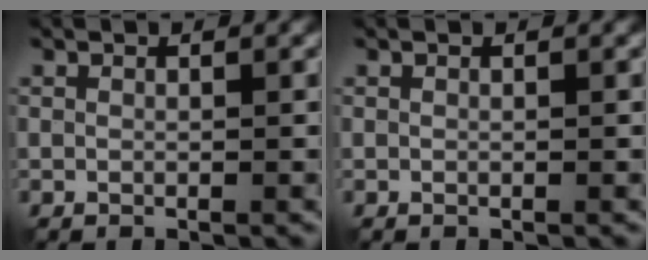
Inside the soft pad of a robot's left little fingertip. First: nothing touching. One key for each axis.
{"total": 0.0}